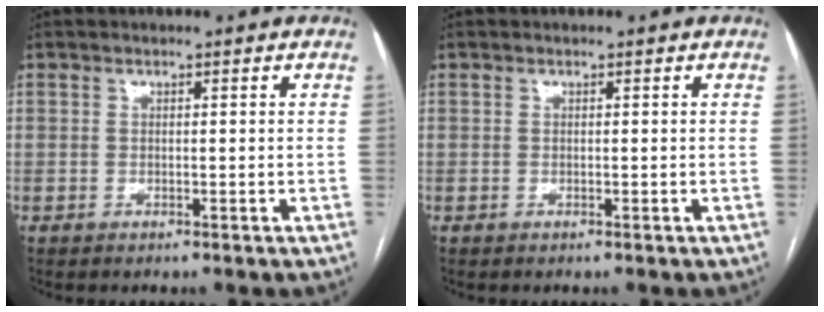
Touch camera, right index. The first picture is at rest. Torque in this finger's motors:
{"motor_torque": [0.00, 0.00, 0.00, 0.00]}